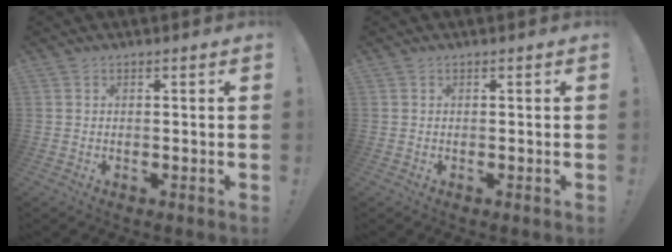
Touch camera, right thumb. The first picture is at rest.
{"total": 0.0}